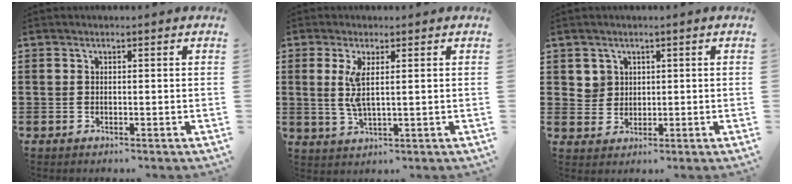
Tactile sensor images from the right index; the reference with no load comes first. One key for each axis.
{"total": 4.4, "fx": 0.9, "fy": 1.0, "fz": 4.2, "tx": -0.092, "ty": -0.004, "tz": 0.013}
{"total": 2.8, "fx": 1.2, "fy": 2.5, "fz": 0.4, "tx": -0.020, "ty": 0.011, "tz": 0.023}